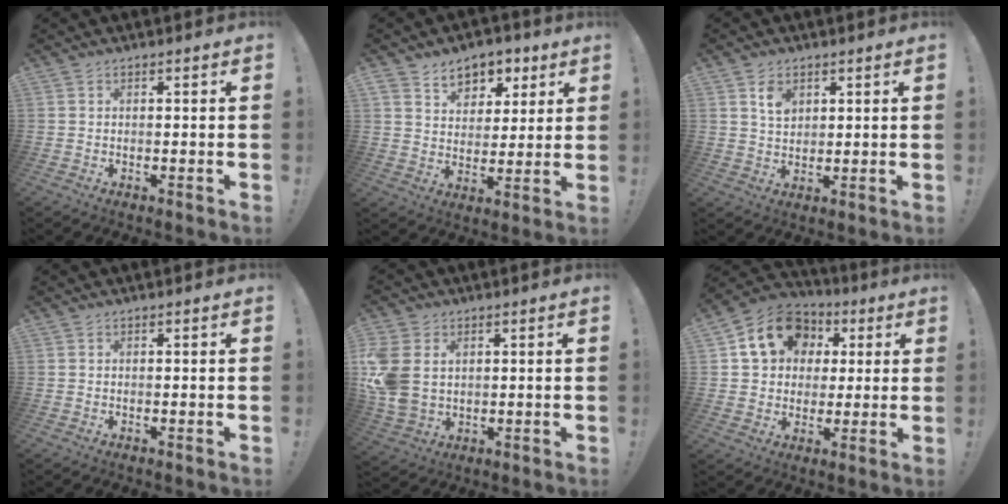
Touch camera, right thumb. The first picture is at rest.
{"total": 8.9, "force": [5.3, 6.6, 2.6], "torque": [-0.032, -0.036, 0.101]}
{"total": 5.2, "force": [2.8, 3.5, 2.7], "torque": [-0.032, -0.014, 0.050]}
{"total": 0.0}
{"total": 10.5, "force": [2.7, 8.0, 6.2], "torque": [-0.121, -0.011, 0.054]}
{"total": 15.8, "force": [5.5, 12.7, 7.7], "torque": [-0.104, -0.013, 0.108]}